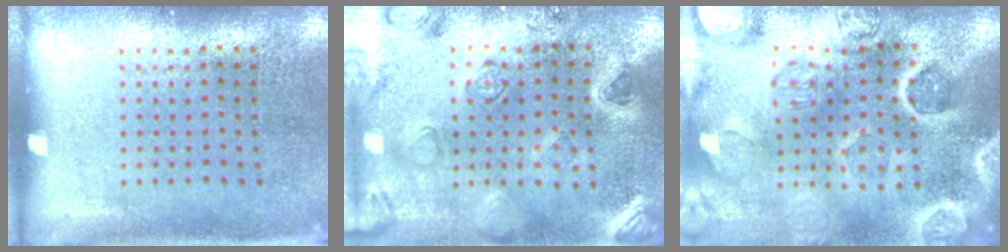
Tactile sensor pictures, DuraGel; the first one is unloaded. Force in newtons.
{"total": 2.2, "press": 2.2, "slide": 0.3}
{"total": 5.4, "press": 4.6, "slide": 2.7}